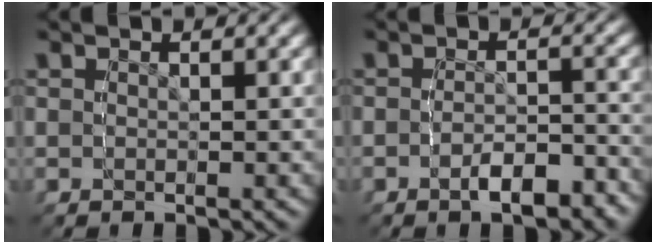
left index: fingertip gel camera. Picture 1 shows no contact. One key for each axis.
{"total": 4.3, "fx": -4.2, "fy": 0.7, "fz": -0.2, "tx": -0.004, "ty": -0.001, "tz": -0.072}